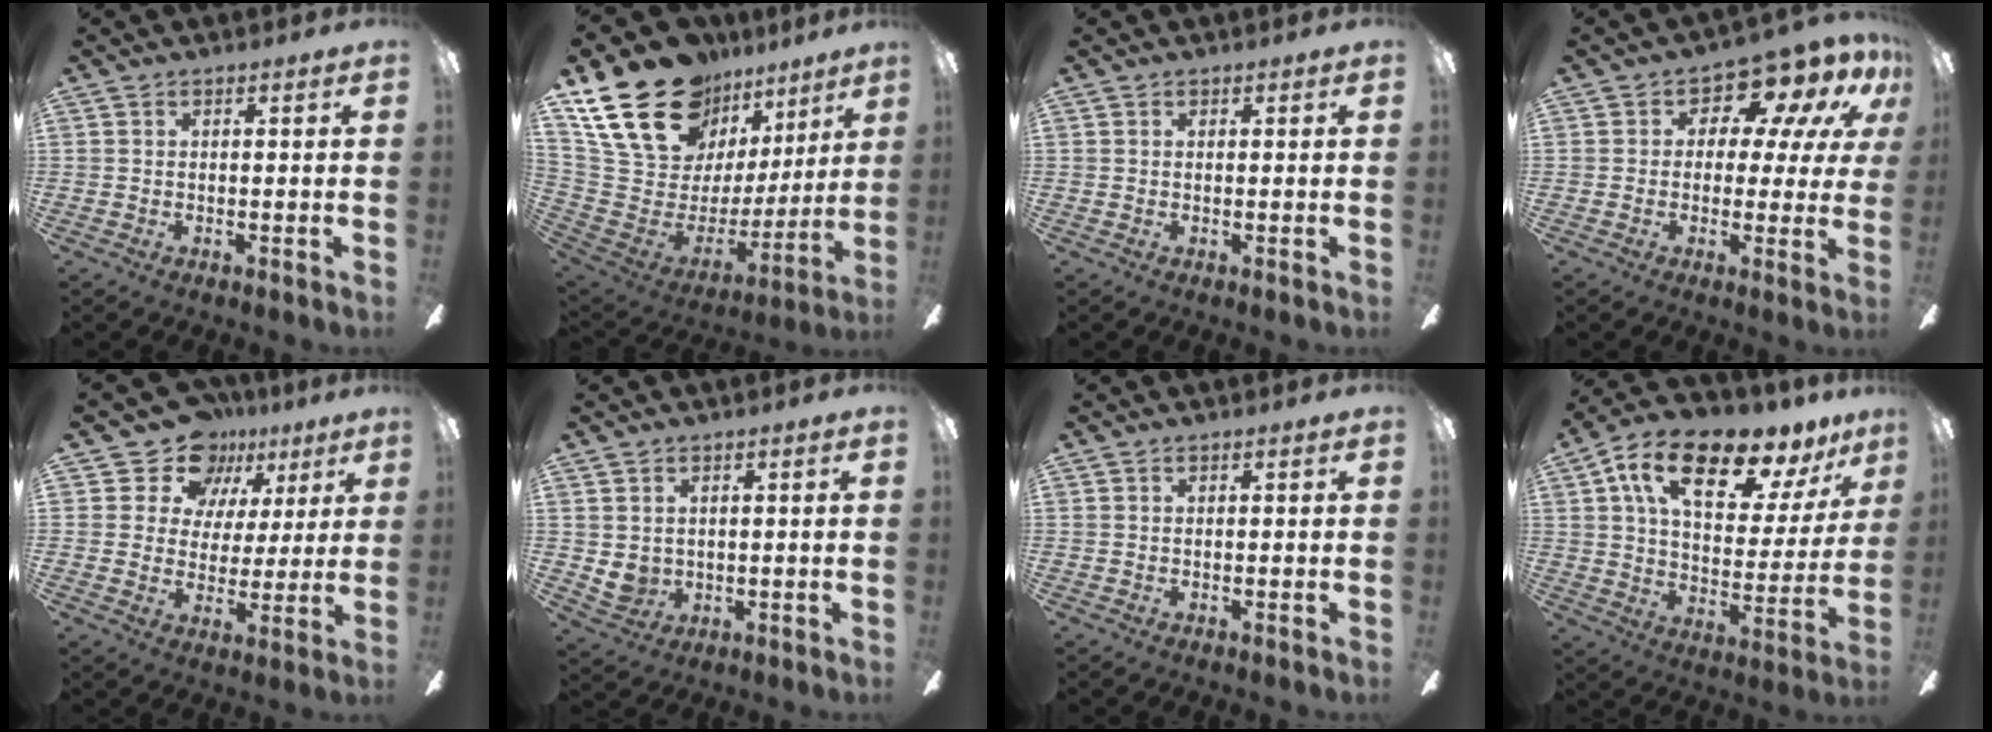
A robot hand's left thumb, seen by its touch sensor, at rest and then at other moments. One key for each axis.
{"total": 24.4, "fx": 16.1, "fy": 13.8, "fz": 12.1, "tx": -0.230, "ty": -0.091, "tz": 0.307}
{"total": 0.0}
{"total": 9.4, "fx": 5.7, "fy": 5.3, "fz": 5.2, "tx": -0.079, "ty": -0.041, "tz": 0.100}
{"total": 11.9, "fx": 7.6, "fy": 8.8, "fz": 2.6, "tx": -0.055, "ty": -0.046, "tz": 0.144}
{"total": 4.3, "fx": 1.4, "fy": 3.9, "fz": 1.2, "tx": -0.030, "ty": -0.003, "tz": 0.027}
{"total": 0.0}
{"total": 18.6, "fx": 12.0, "fy": 7.8, "fz": 11.9, "tx": -0.202, "ty": -0.063, "tz": 0.201}